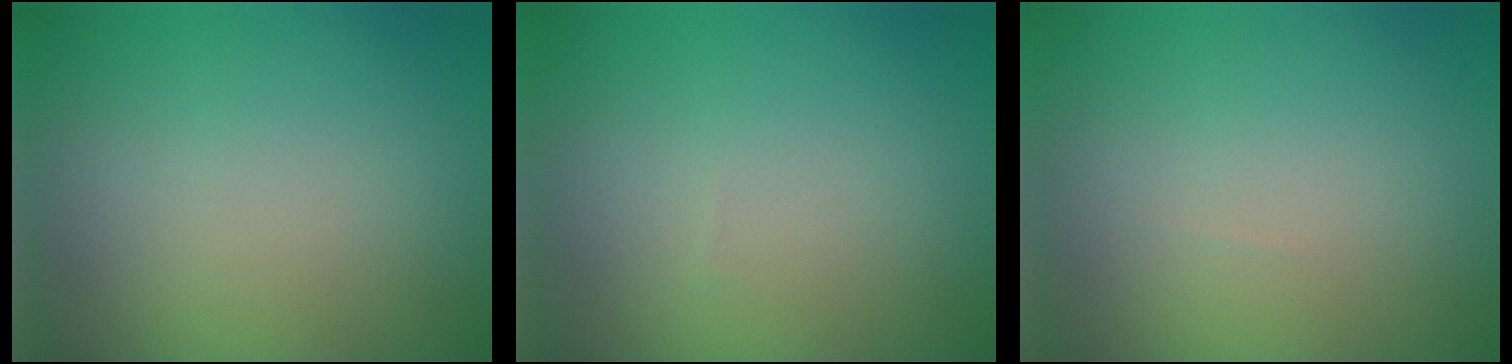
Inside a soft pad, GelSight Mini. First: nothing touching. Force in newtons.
{"total": 0.0}
{"total": 0.0}